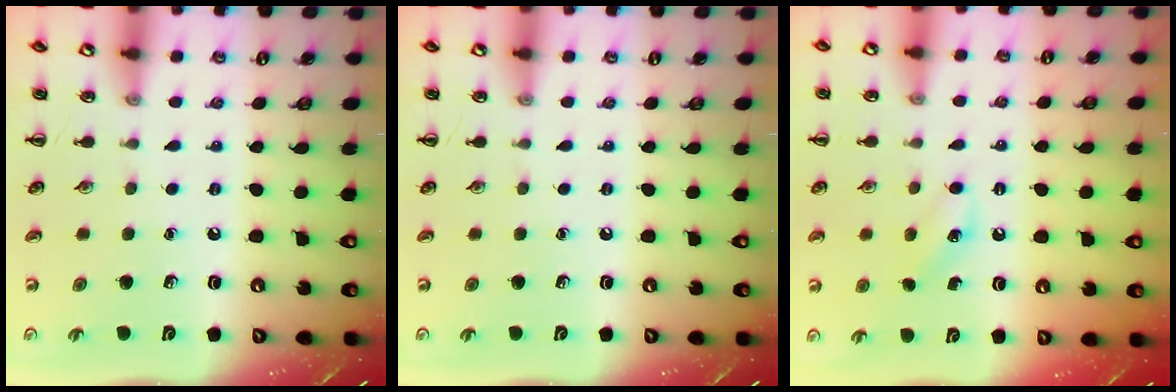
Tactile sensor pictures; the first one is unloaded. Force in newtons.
{"total": 0.0}
{"total": 7.0, "press": 6.9, "slide": 1.2}